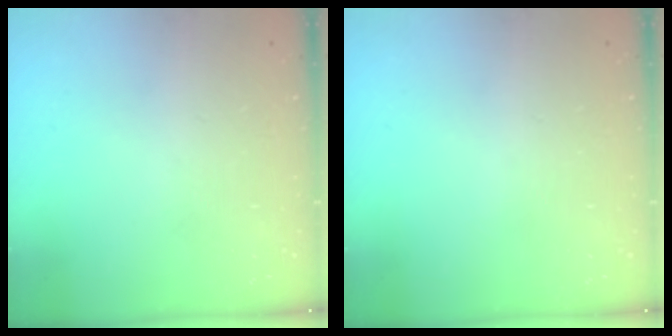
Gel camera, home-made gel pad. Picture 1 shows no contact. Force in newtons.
{"total": 0.0}